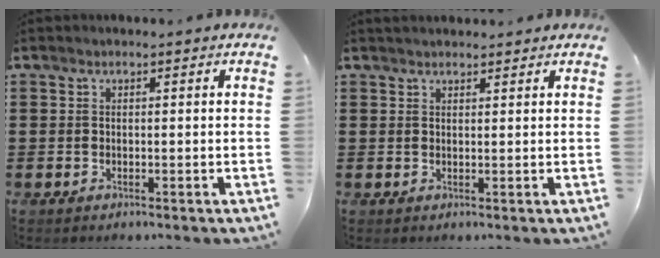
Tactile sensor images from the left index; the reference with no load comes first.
{"total": 1.2, "force": [1.2, 0.2, 0.0], "torque": [-0.003, 0.002, 0.022]}